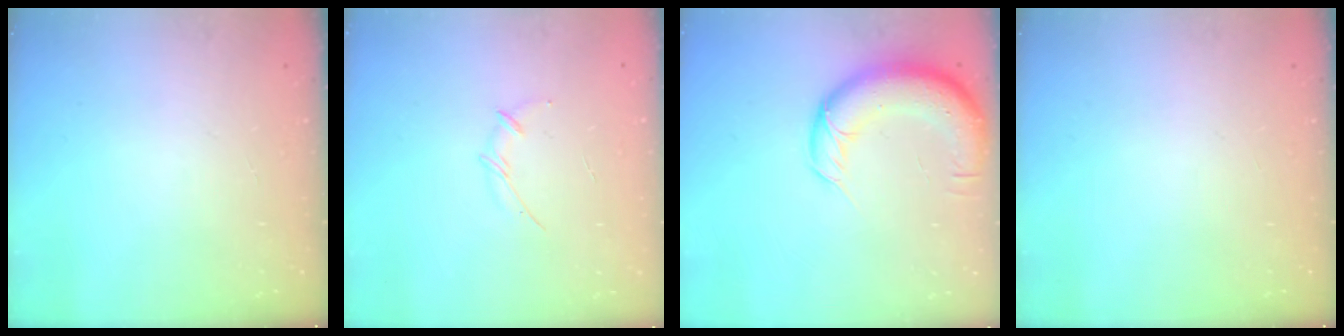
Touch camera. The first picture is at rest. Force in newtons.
{"total": 4.0, "press": 3.9, "slide": 0.9}
{"total": 13.0, "press": 12.5, "slide": 3.3}
{"total": 0.0}